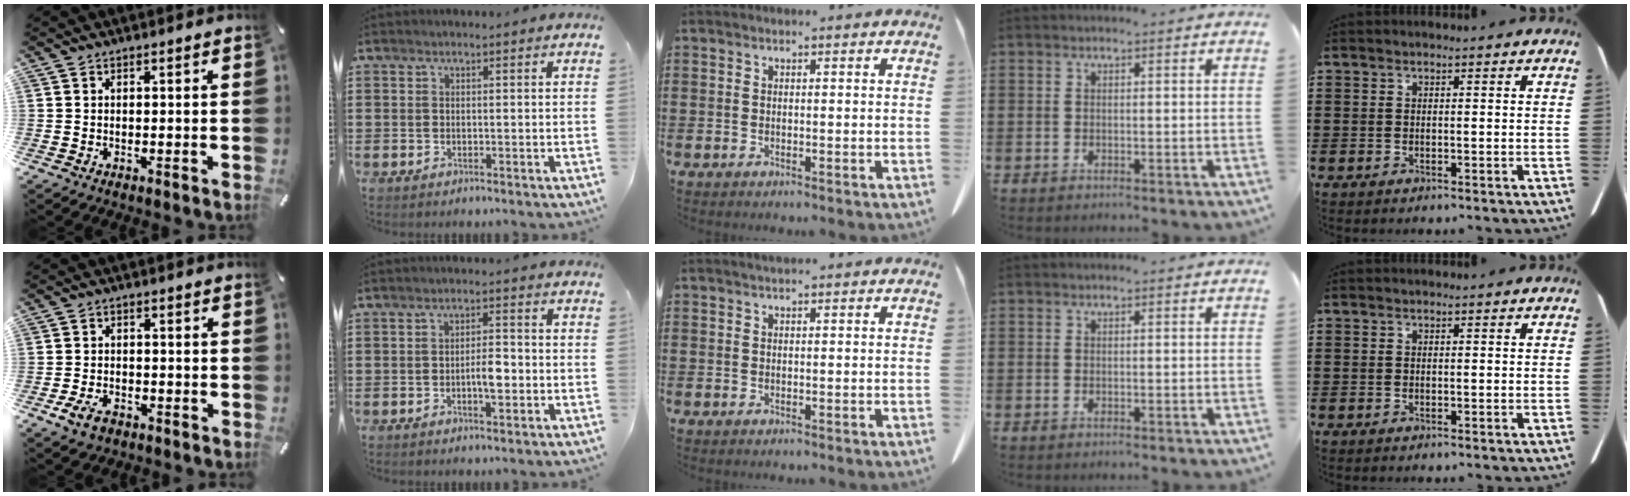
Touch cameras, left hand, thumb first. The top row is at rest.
{"thumb": {"total": 4.5, "force": [-2.7, 2.8, 2.4], "torque": [-0.059, 0.008, -0.053]}, "index": {"total": 3.8, "force": [-0.9, 1.2, 3.5], "torque": [-0.055, 0.002, -0.020]}, "middle": {"total": 0.7, "force": [0.5, 0.1, 0.4], "torque": [-0.008, 0.001, 0.009]}}